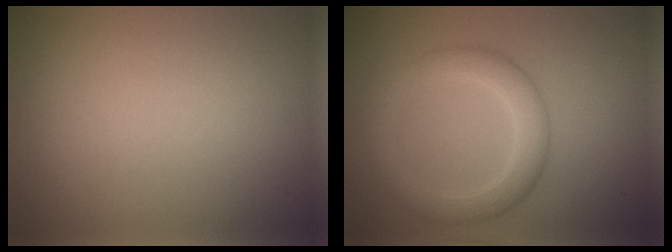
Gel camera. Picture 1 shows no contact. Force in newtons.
{"total": 3.9, "press": 3.9, "slide": 0.1}